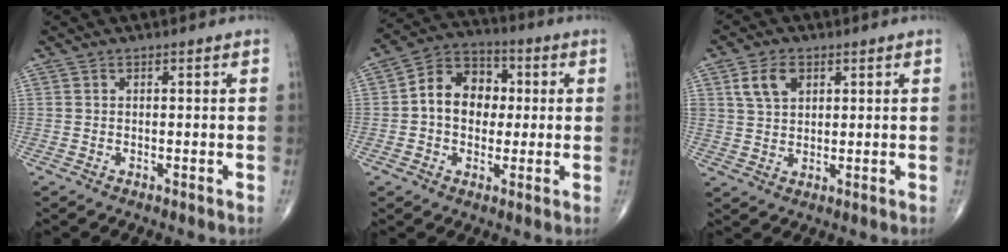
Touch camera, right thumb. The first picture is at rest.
{"total": 11.7, "force": [0.7, 9.1, 7.4], "torque": [-0.086, 0.027, 0.003]}
{"total": 6.3, "force": [2.7, 4.2, 3.8], "torque": [-0.055, -0.005, 0.052]}